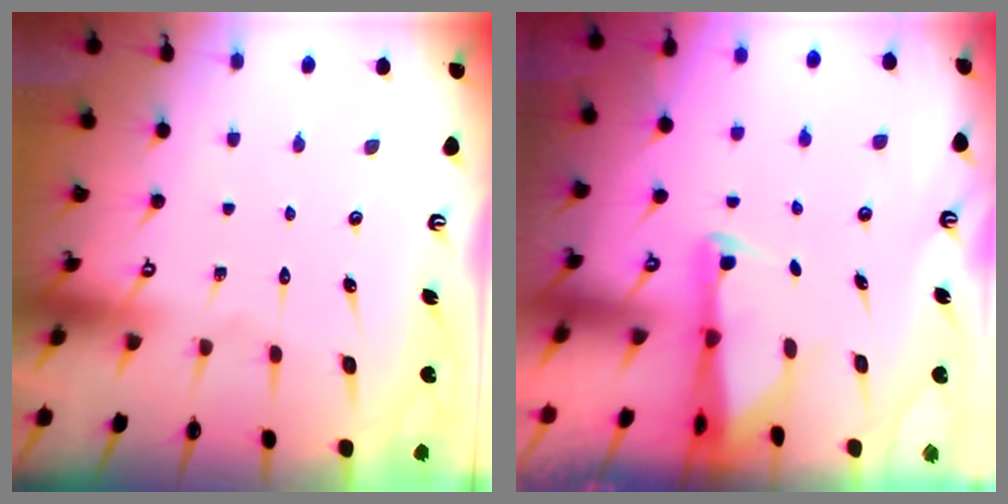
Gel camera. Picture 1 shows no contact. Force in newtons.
{"total": 2.6, "press": 2.6, "slide": 0.5}